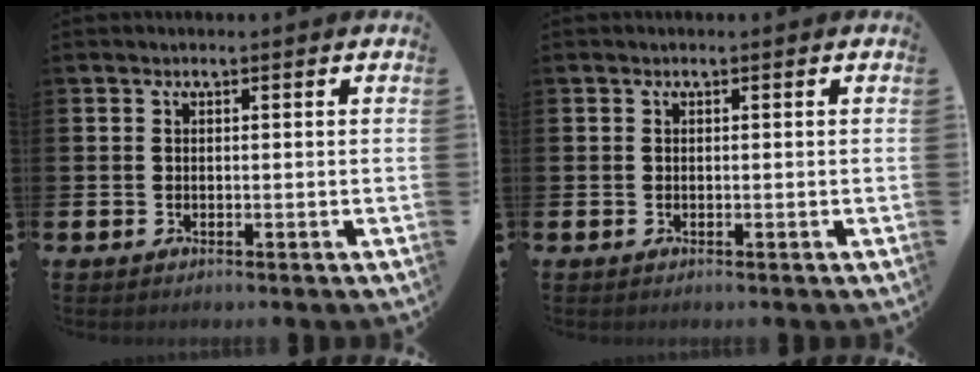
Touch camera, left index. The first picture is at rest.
{"total": 0.0}